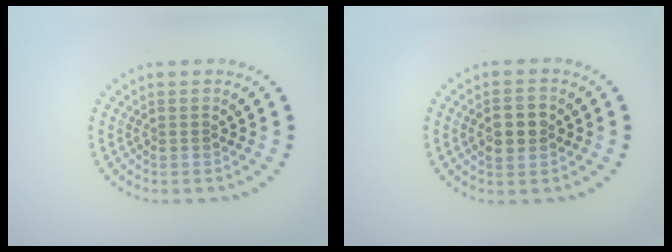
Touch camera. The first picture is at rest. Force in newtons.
{"total": 2.9, "press": 2.9, "slide": 0.1}